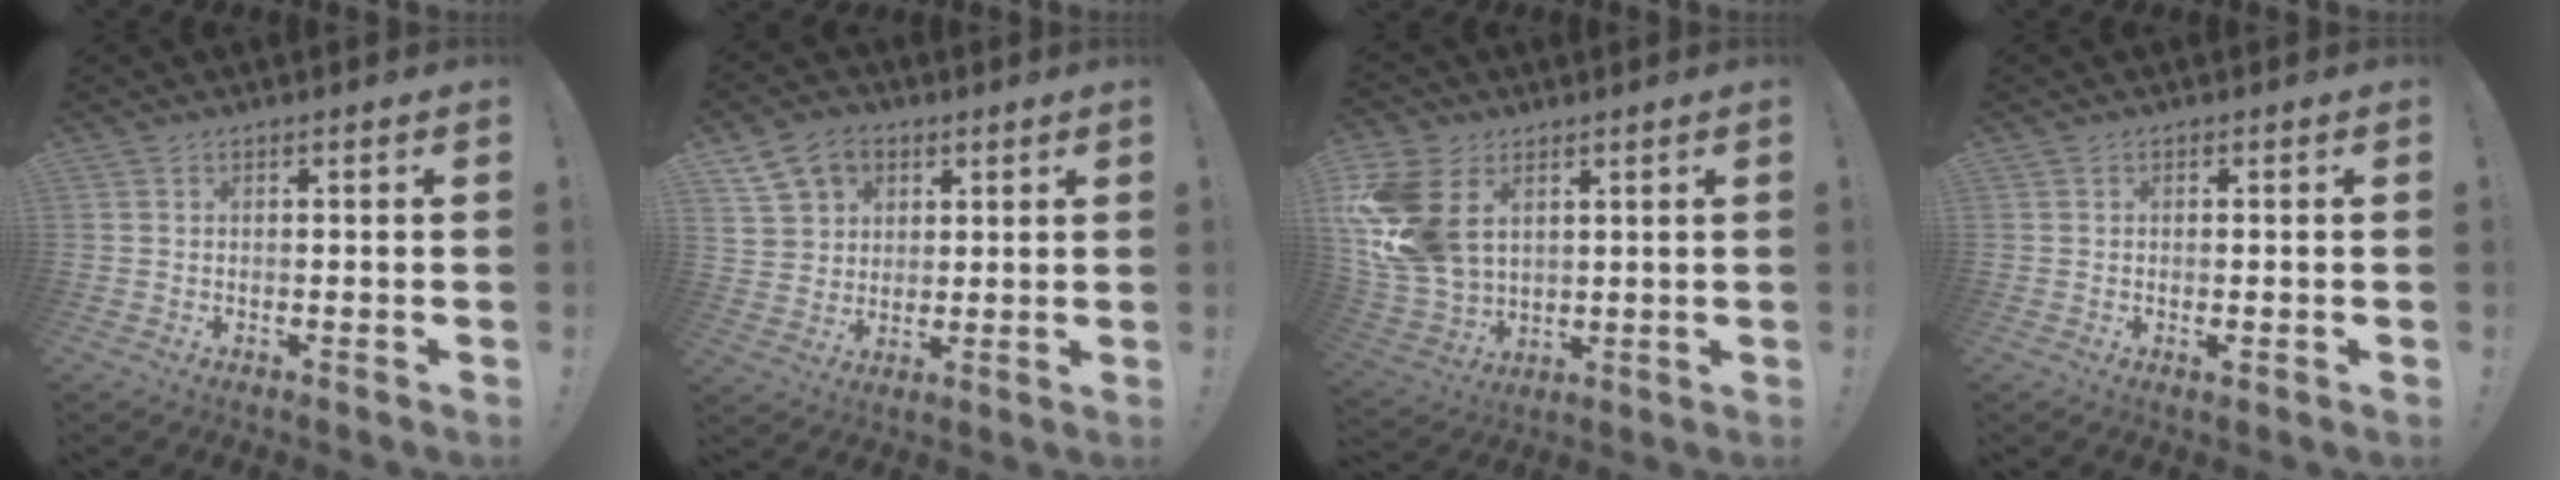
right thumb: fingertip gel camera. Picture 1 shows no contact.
{"total": 12.3, "force": [5.7, 9.8, 4.9], "torque": [-0.069, -0.022, 0.115]}
{"total": 19.3, "force": [4.5, 14.0, 12.5], "torque": [-0.254, -0.019, 0.092]}
{"total": 1.2, "force": [-0.5, 0.4, 1.0], "torque": [-0.013, -0.001, -0.009]}